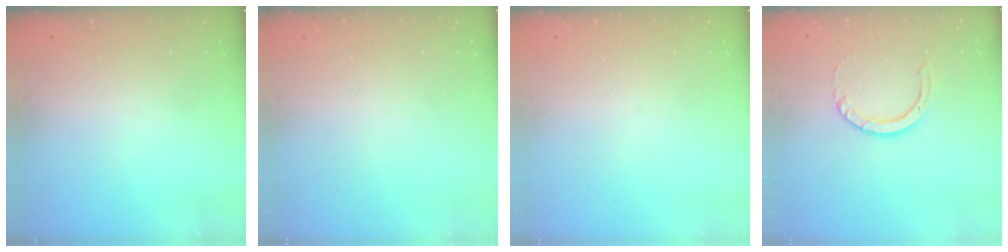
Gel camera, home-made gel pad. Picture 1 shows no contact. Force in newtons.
{"total": 0.0}
{"total": 0.0}
{"total": 4.7, "press": 4.7, "slide": 0.4}